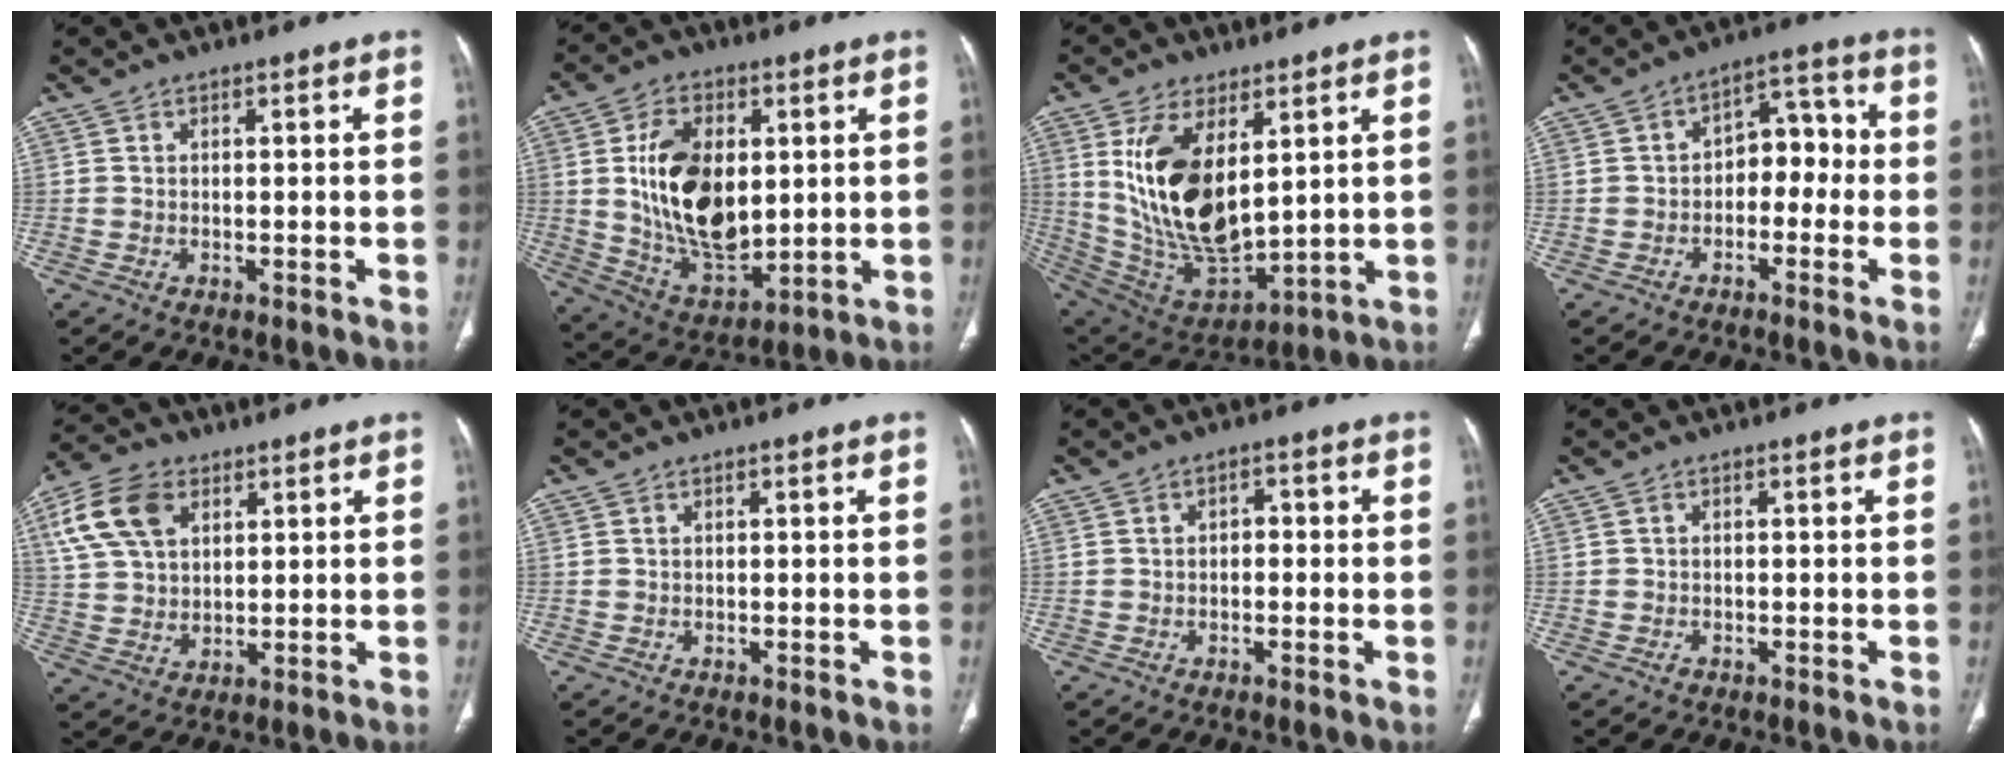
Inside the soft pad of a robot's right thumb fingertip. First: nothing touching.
{"total": 18.6, "force": [2.6, 11.2, 14.7], "torque": [-0.230, -0.019, 0.061]}
{"total": 20.0, "force": [5.5, 10.2, 16.2], "torque": [-0.291, -0.030, 0.128]}
{"total": 7.8, "force": [-1.3, 5.3, 5.5], "torque": [-0.043, 0.042, -0.033]}
{"total": 12.5, "force": [5.1, 8.1, 8.0], "torque": [-0.149, -0.001, 0.100]}
{"total": 0.0}
{"total": 1.9, "force": [-0.1, 1.3, 1.4], "torque": [-0.013, 0.011, -0.006]}
{"total": 0.8, "force": [-0.5, 0.6, 0.3], "torque": [-0.004, 0.001, -0.010]}